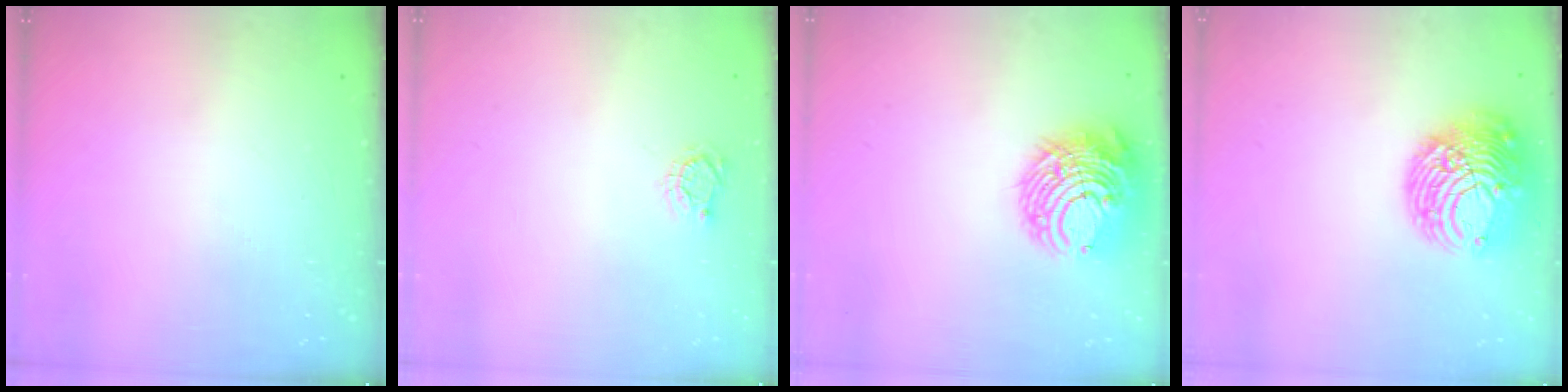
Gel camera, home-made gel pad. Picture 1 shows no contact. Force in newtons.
{"total": 3.8, "press": 3.8, "slide": 0.4}
{"total": 11.7, "press": 11.6, "slide": 1.2}
{"total": 12.8, "press": 12.8, "slide": 1.5}